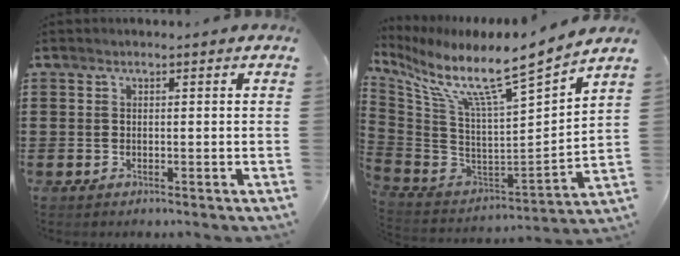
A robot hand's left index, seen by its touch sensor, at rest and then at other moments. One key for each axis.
{"total": 9.6, "fx": 7.2, "fy": 0.7, "fz": 6.3, "tx": -0.141, "ty": -0.066, "tz": 0.111}